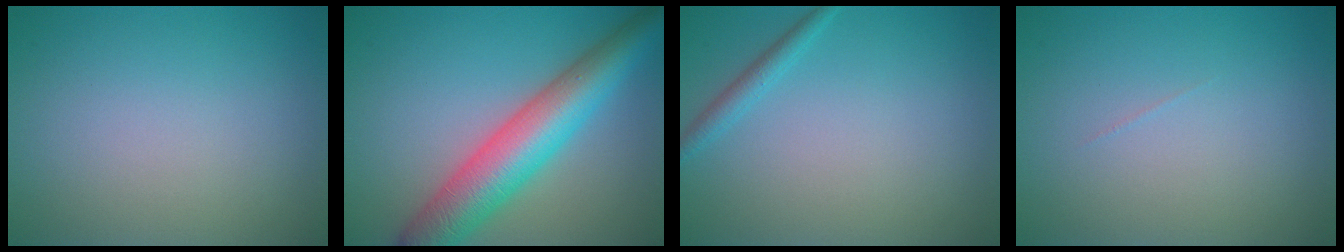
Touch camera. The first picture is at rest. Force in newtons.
{"total": 8.4, "press": 8.4, "slide": 0.4}
{"total": 1.4, "press": 1.4, "slide": 0.1}
{"total": 0.0}